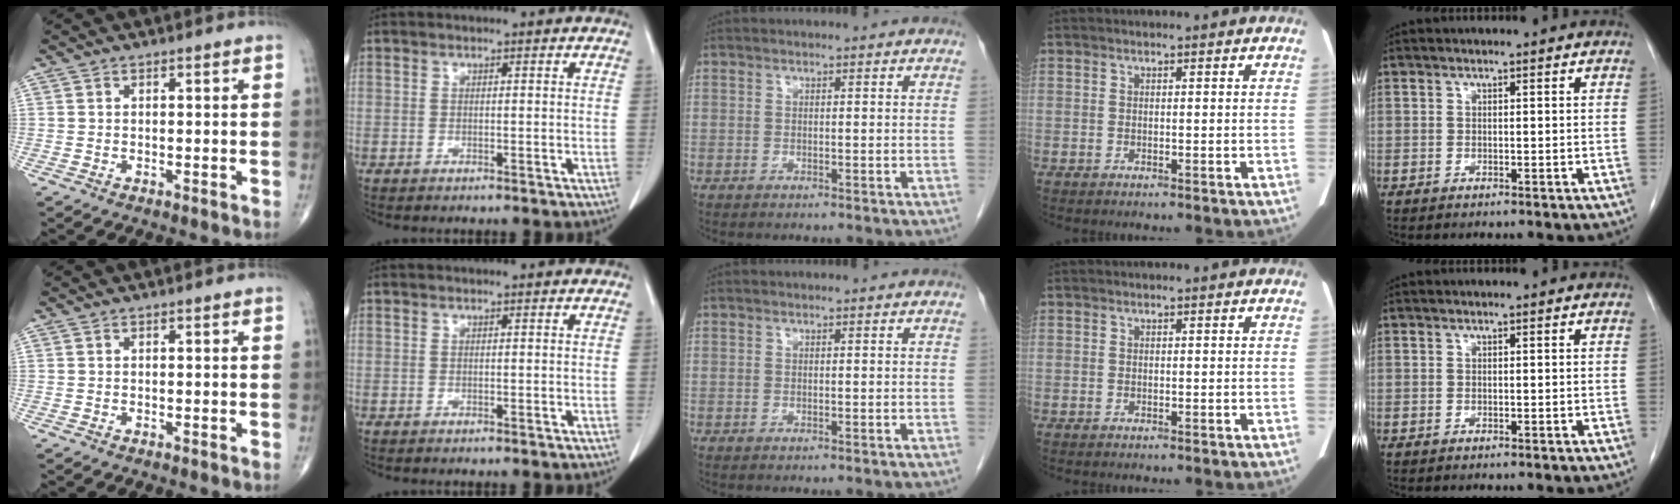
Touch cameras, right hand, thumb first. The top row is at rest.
{}